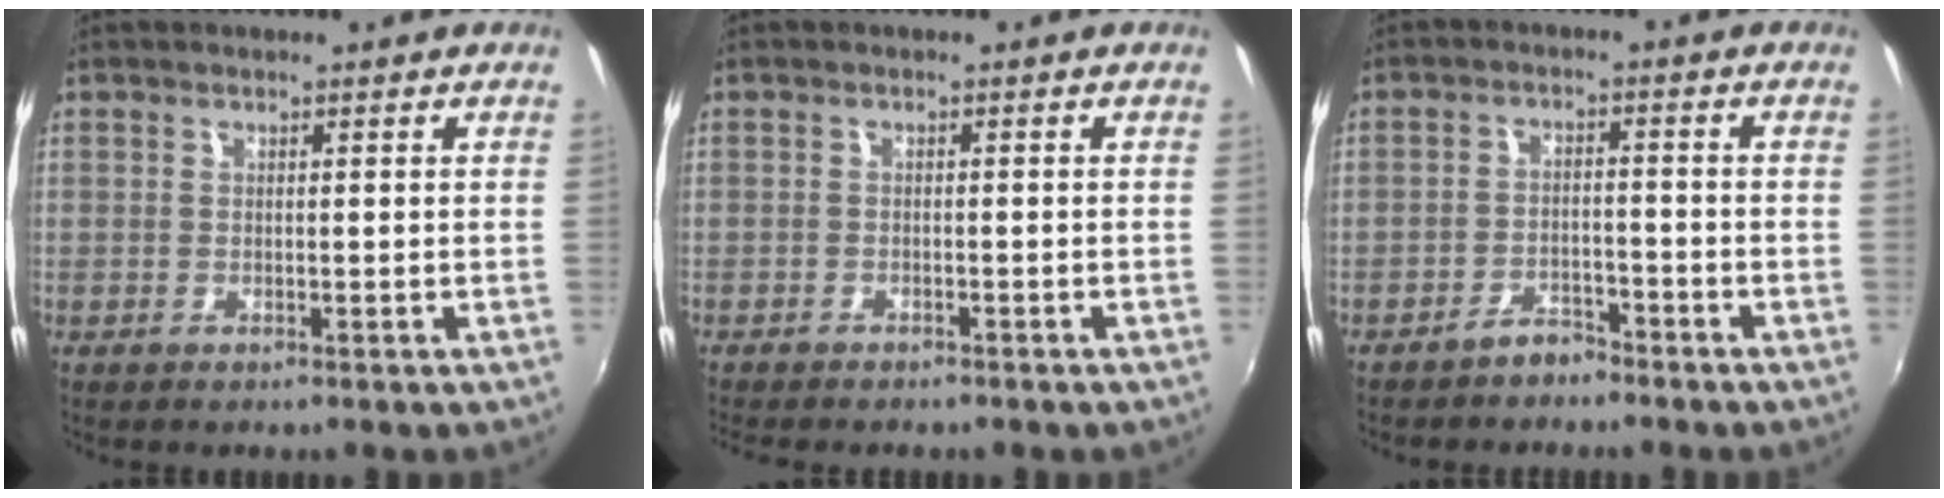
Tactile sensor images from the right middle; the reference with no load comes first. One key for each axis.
{"total": 4.4, "fx": -3.9, "fy": 1.1, "fz": 1.8, "tx": -0.043, "ty": -0.015, "tz": -0.058}
{"total": 3.4, "fx": -3.1, "fy": 1.2, "fz": 0.9, "tx": -0.030, "ty": 0.010, "tz": -0.046}